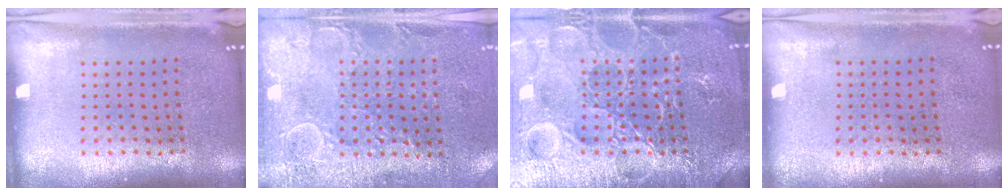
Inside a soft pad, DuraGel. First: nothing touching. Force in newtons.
{"total": 2.8, "press": 2.7, "slide": 0.8}
{"total": 7.4, "press": 7.4, "slide": 0.9}
{"total": 0.0}